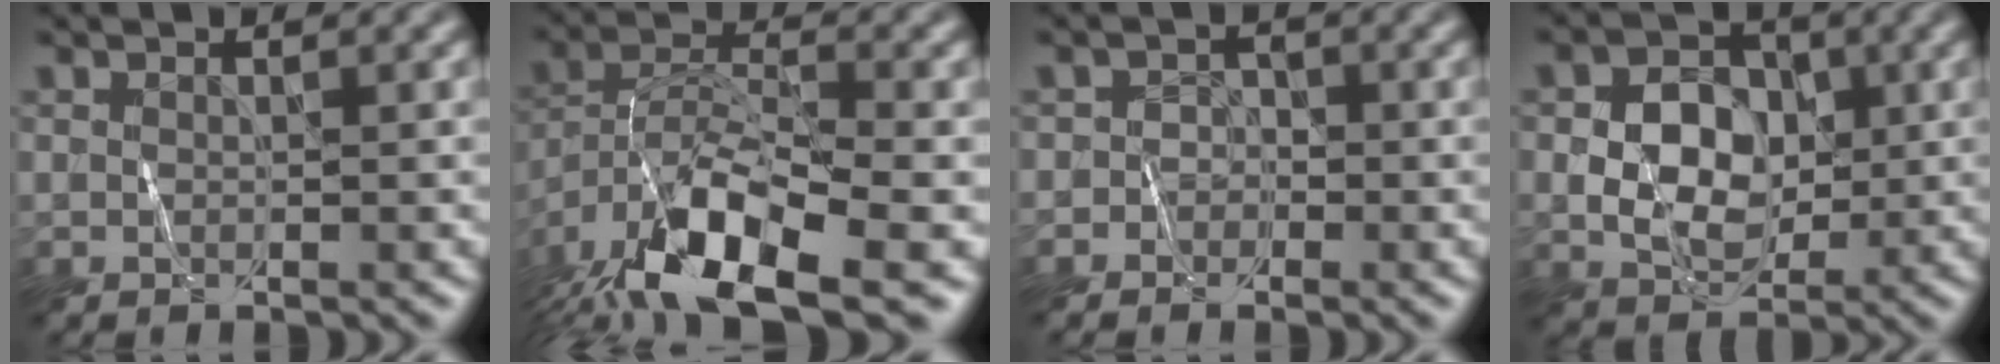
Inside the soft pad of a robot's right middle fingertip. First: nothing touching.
{"total": 11.7, "force": [-7.7, 3.7, 8.0], "torque": [-0.147, -0.003, -0.145]}
{"total": 1.4, "force": [-1.1, 0.7, -0.5], "torque": [0.025, 0.003, -0.026]}
{"total": 5.1, "force": [-0.1, 4.0, 3.2], "torque": [-0.057, -0.001, -0.003]}